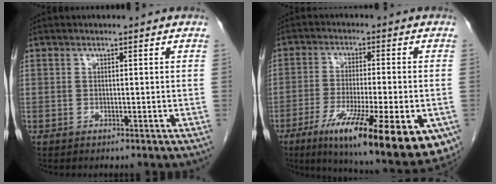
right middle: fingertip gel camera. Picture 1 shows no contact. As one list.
[{"total": 22.3, "force": [-11.7, 4.5, 18.5], "torque": [-0.213, -0.039, -0.173]}]